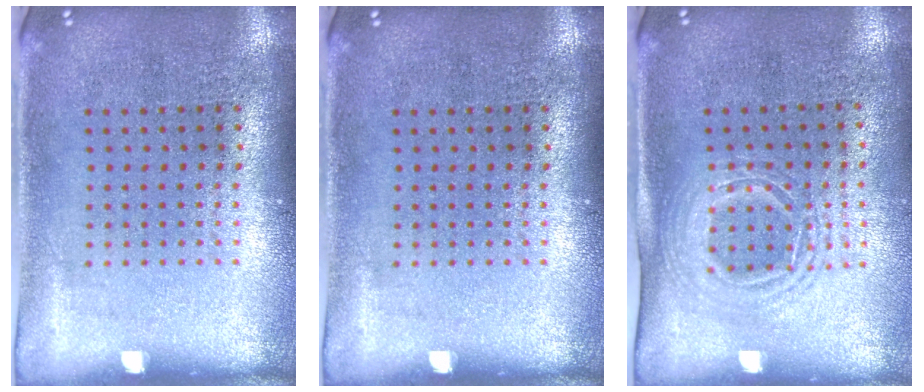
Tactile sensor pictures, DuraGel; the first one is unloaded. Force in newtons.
{"total": 0.0}
{"total": 1.5, "press": 1.3, "slide": 0.9}